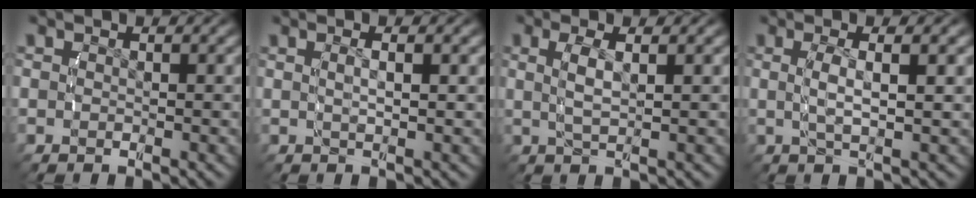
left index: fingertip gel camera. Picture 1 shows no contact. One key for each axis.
{"total": 2.0, "fx": 0.5, "fy": 0.0, "fz": 2.0, "tx": -0.030, "ty": 0.000, "tz": 0.013}
{"total": 2.5, "fx": 0.7, "fy": 0.1, "fz": 2.4, "tx": -0.055, "ty": -0.006, "tz": 0.021}
{"total": 3.3, "fx": 0.5, "fy": 0.3, "fz": 3.2, "tx": -0.068, "ty": -0.002, "tz": 0.017}